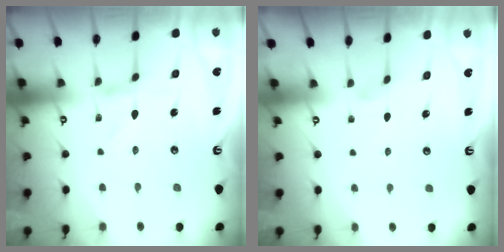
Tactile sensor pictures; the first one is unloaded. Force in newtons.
{"total": 0.0}